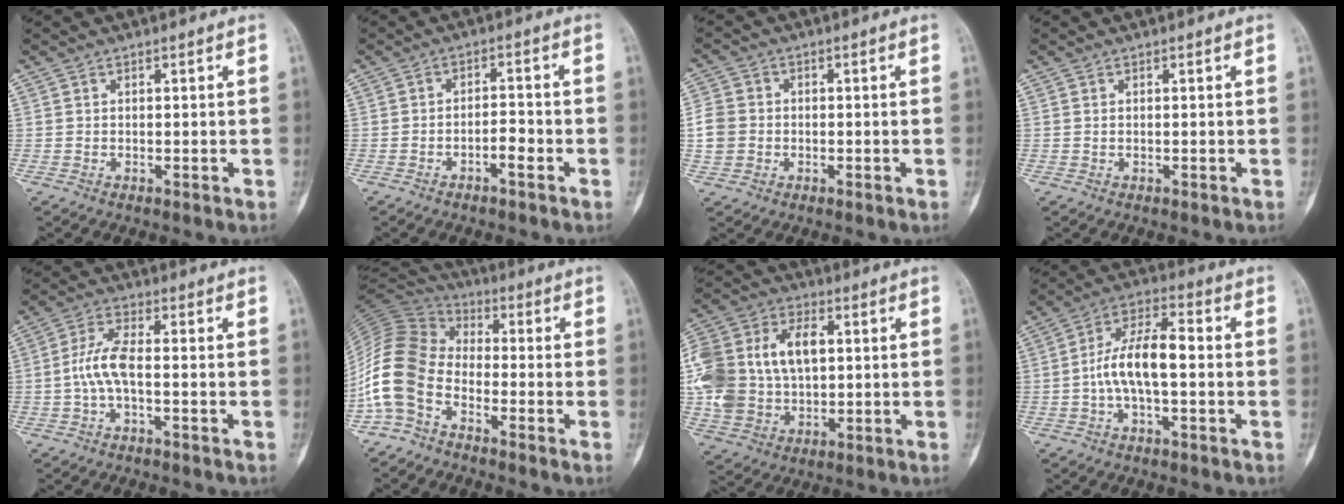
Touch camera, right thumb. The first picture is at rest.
{"total": 3.3, "force": [-1.7, 1.2, 2.5], "torque": [-0.037, 0.023, -0.030]}
{"total": 5.8, "force": [-0.8, 5.1, 2.7], "torque": [-0.055, 0.011, -0.019]}
{"total": 0.0}
{"total": 6.1, "force": [-1.1, 2.1, 5.7], "torque": [-0.129, 0.019, -0.026]}
{"total": 13.3, "force": [-5.7, 8.5, 8.5], "torque": [-0.185, 0.057, -0.134]}
{"total": 23.8, "force": [2.7, 16.6, 16.8], "torque": [-0.366, 0.025, 0.060]}
{"total": 10.7, "force": [-1.1, 4.4, 9.7], "torque": [-0.188, 0.036, -0.025]}